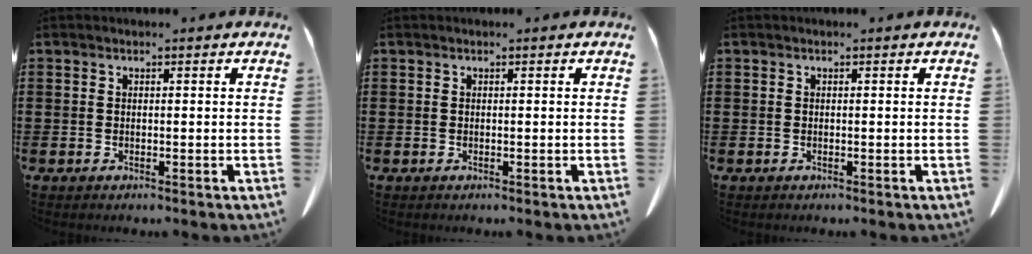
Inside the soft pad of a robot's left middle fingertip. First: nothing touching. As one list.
[{"total": 0.0}, {"total": 0.0}]